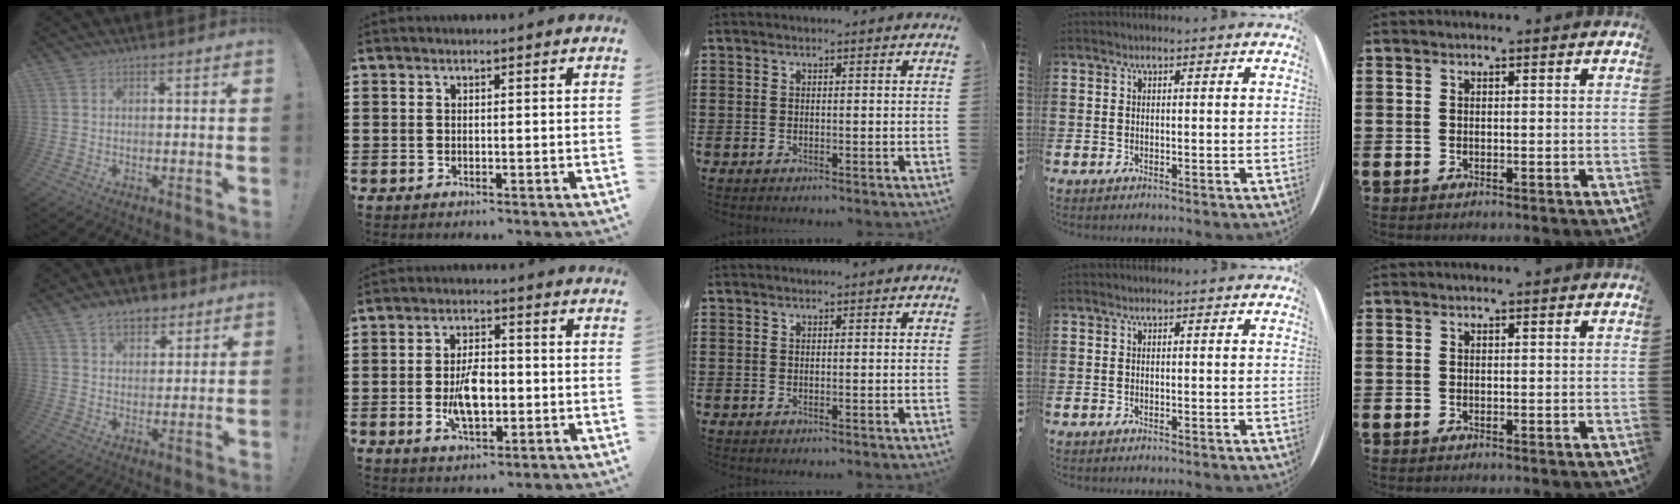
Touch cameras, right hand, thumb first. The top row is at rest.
{"thumb": {"total": 8.1, "force": [5.3, 5.3, 3.1], "torque": [-0.046, -0.019, 0.100]}, "index": {"total": 6.9, "force": [-1.1, 3.4, 6.0], "torque": [-0.117, -0.005, -0.023]}}